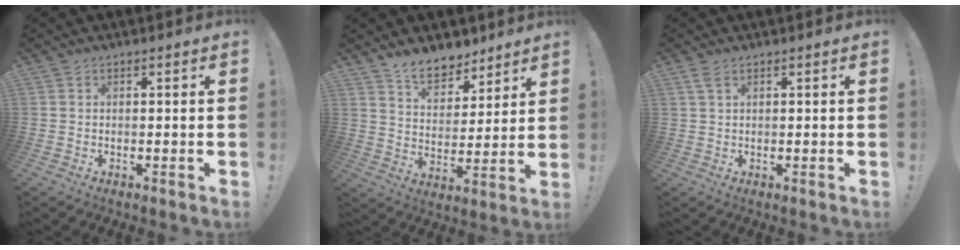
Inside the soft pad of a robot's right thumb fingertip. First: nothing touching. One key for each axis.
{"total": 10.0, "fx": 8.1, "fy": 5.0, "fz": 3.0, "tx": -0.055, "ty": -0.060, "tz": 0.158}
{"total": 2.4, "fx": 1.3, "fy": 1.1, "fz": 1.7, "tx": -0.041, "ty": 0.003, "tz": 0.025}